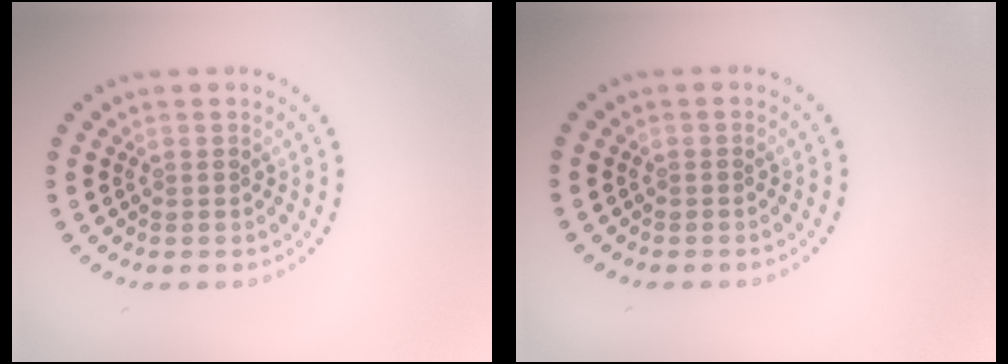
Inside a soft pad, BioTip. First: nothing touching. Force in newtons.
{"total": 0.0}